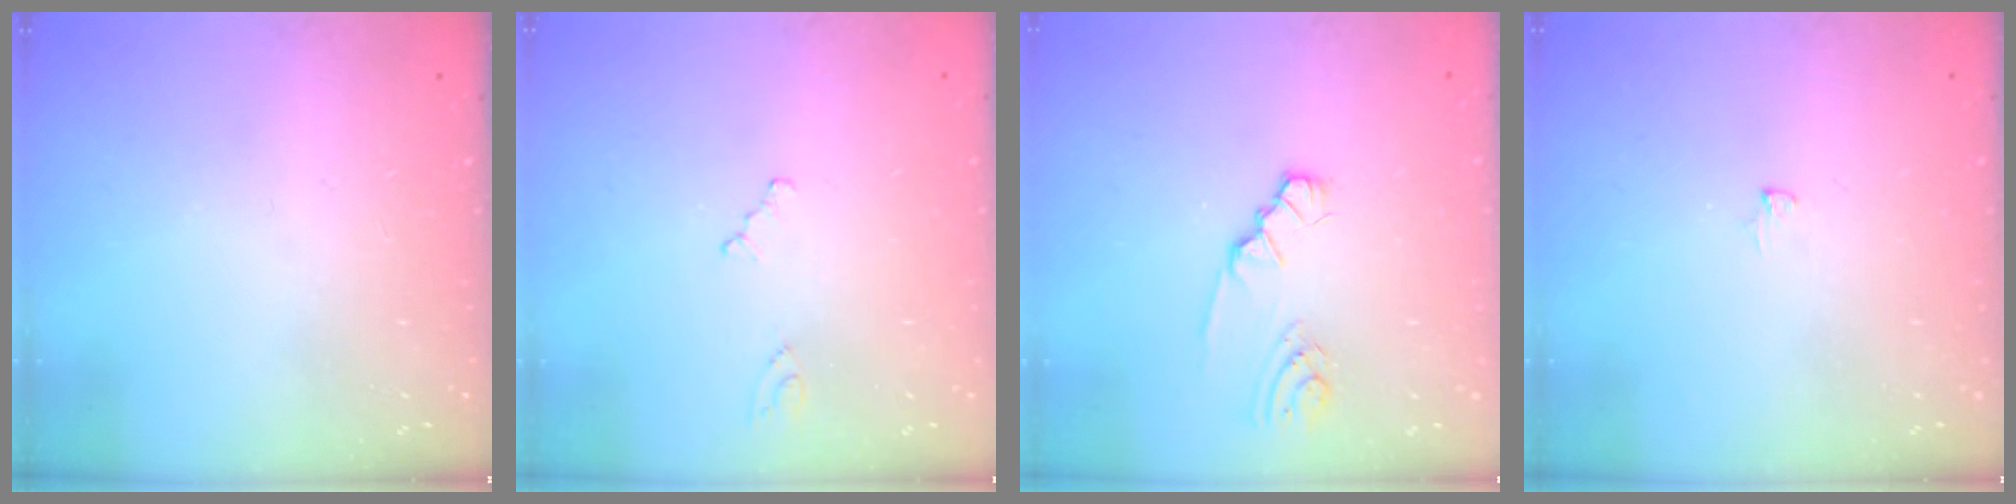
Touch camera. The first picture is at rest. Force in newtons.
{"total": 0.0}
{"total": 2.1, "press": 2.1, "slide": 0.3}
{"total": 5.8, "press": 5.2, "slide": 2.6}